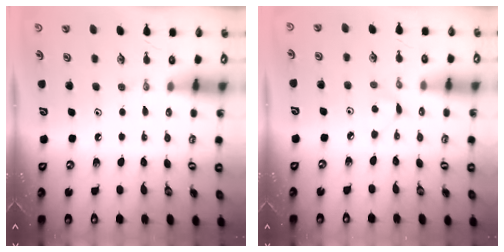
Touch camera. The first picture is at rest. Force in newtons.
{"total": 2.8, "press": 2.8, "slide": 0.4}